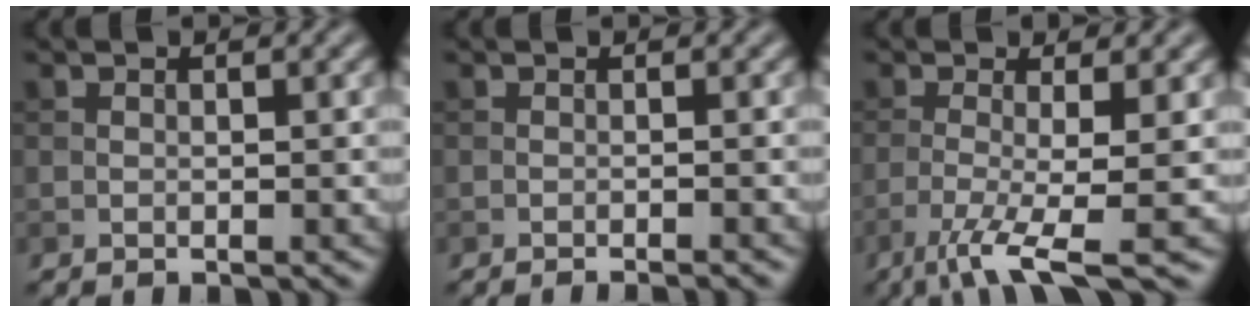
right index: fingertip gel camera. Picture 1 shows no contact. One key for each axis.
{"total": 1.6, "fx": -1.0, "fy": 0.3, "fz": 1.1, "tx": -0.008, "ty": -0.001, "tz": -0.019}
{"total": 5.7, "fx": -2.7, "fy": 0.9, "fz": 4.9, "tx": -0.088, "ty": -0.006, "tz": -0.060}